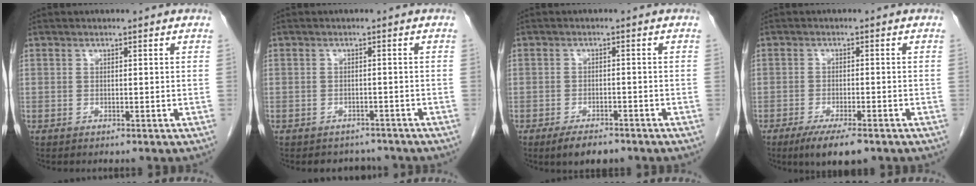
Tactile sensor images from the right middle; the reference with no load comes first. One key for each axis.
{"total": 3.4, "fx": -3.0, "fy": 1.5, "fz": -0.1, "tx": -0.004, "ty": 0.005, "tz": -0.041}
{"total": 4.4, "fx": -3.3, "fy": 1.5, "fz": 2.4, "tx": -0.045, "ty": -0.006, "tz": -0.047}
{"total": 6.6, "fx": -4.5, "fy": 1.2, "fz": 4.7, "tx": -0.077, "ty": -0.016, "tz": -0.068}